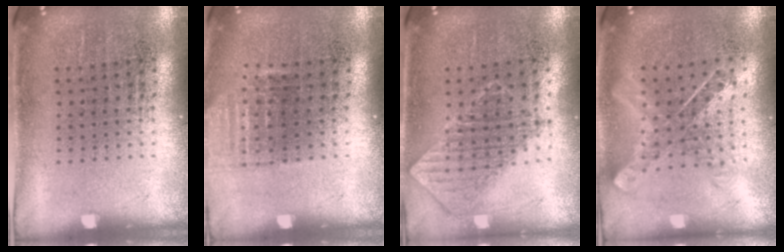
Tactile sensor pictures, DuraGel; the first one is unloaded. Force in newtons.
{"total": 1.0, "press": 0.9, "slide": 0.4}
{"total": 0.9, "press": 0.8, "slide": 0.2}
{"total": 1.0, "press": 0.9, "slide": 0.1}